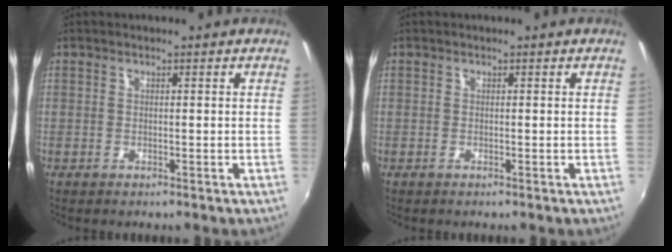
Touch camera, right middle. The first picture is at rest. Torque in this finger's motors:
{"motor_torque": [0.01, -0.02, 0.00, 0.00]}